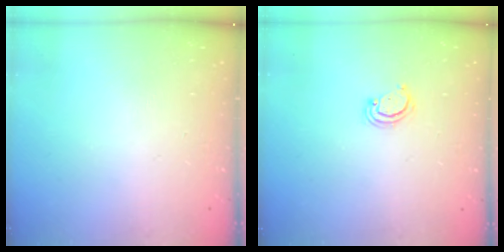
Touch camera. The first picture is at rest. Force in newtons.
{"total": 2.6, "press": 2.6, "slide": 0.3}